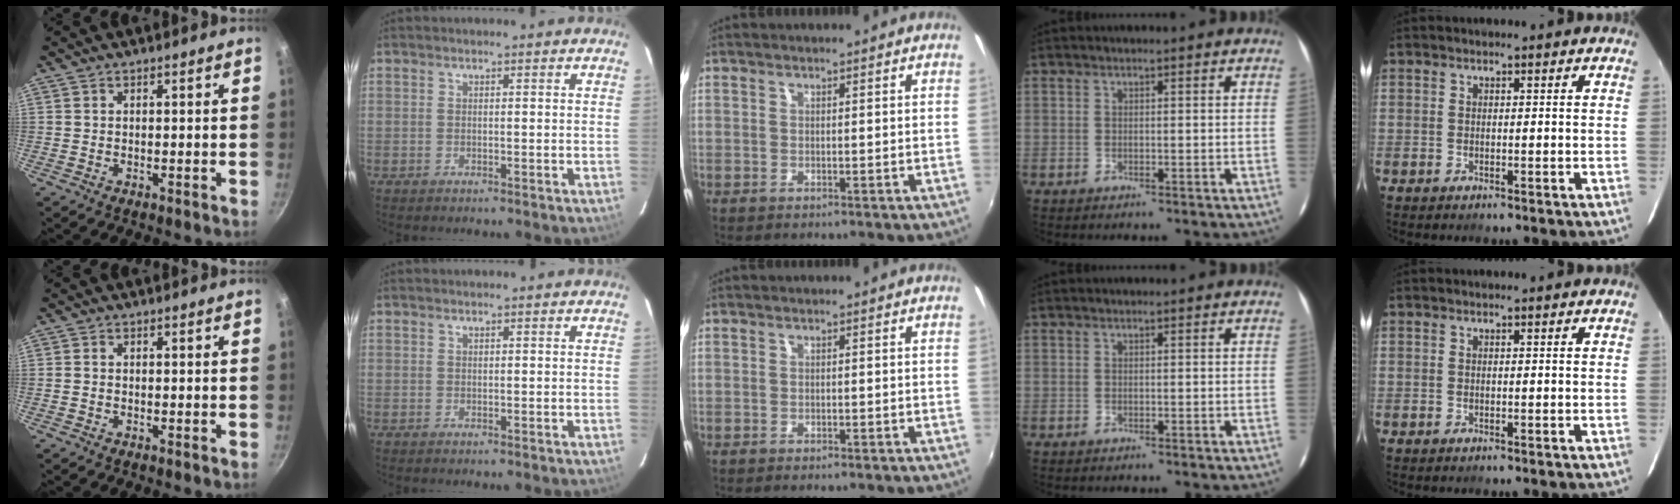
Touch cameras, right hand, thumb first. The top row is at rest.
{"thumb": {"total": 0.7, "force": [-0.2, 0.6, 0.3], "torque": [-0.006, 0.003, -0.004]}, "middle": {"total": 0.8, "force": [-0.7, 0.3, 0.4], "torque": [-0.010, -0.004, -0.013]}}